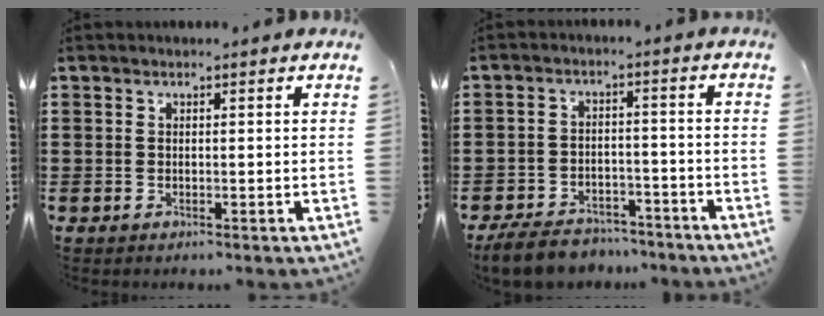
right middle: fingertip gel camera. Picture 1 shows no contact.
{"total": 5.8, "force": [-5.6, 1.3, 0.9], "torque": [-0.025, 0.011, -0.112]}